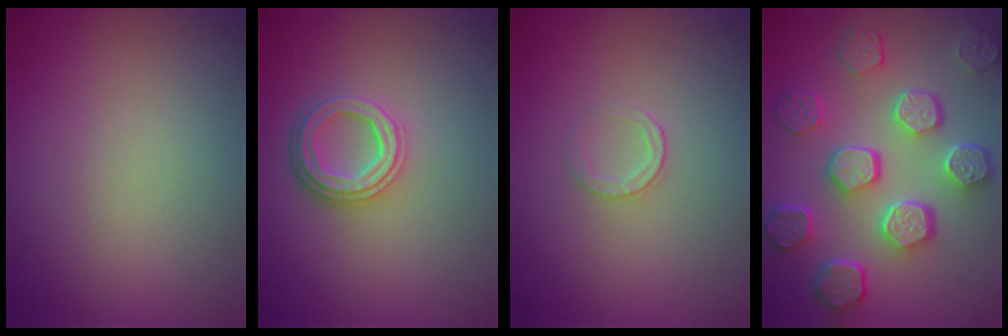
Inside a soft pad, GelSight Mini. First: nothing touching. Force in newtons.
{"total": 4.2, "press": 3.1, "slide": 2.7}
{"total": 1.4, "press": 1.3, "slide": 0.2}
{"total": 8.2, "press": 6.4, "slide": 5.1}